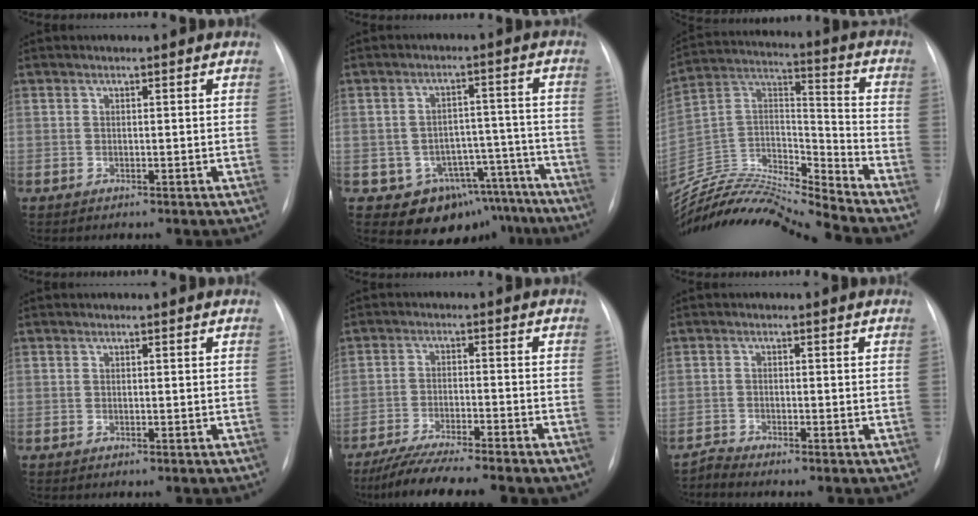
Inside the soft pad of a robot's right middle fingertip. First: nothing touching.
{"total": 11.8, "force": [-8.1, 8.2, 2.3], "torque": [0.001, 0.062, -0.097]}
{"total": 18.9, "force": [-18.1, -1.1, 5.1], "torque": [-0.092, 0.030, -0.328]}
{"total": 0.0}
{"total": 10.1, "force": [-8.4, 0.1, 5.6], "torque": [-0.091, -0.023, -0.136]}
{"total": 1.5, "force": [-1.3, -0.5, -0.5], "torque": [0.014, -0.009, -0.027]}